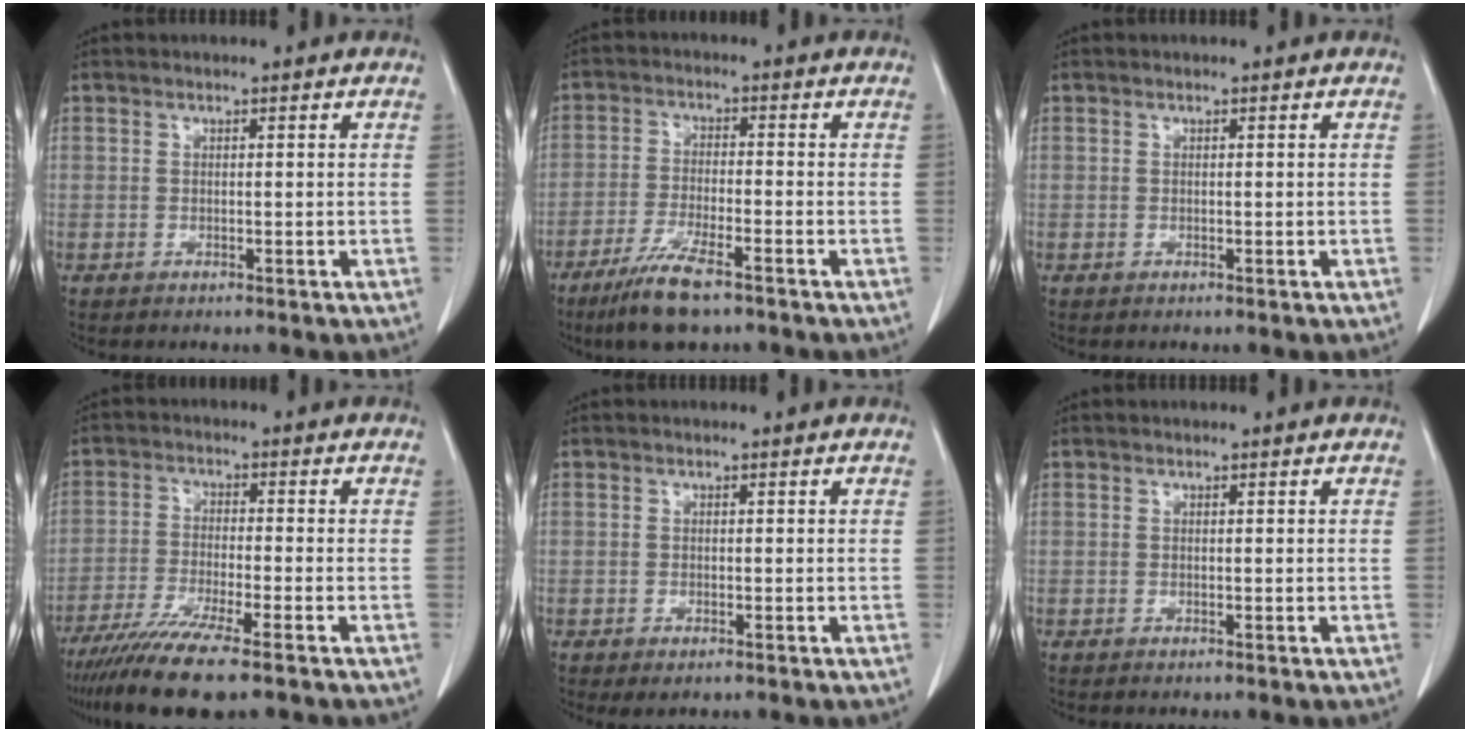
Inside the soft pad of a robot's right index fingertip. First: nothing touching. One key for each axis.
{"total": 8.2, "fx": -5.6, "fy": 1.2, "fz": 5.9, "tx": -0.115, "ty": -0.019, "tz": -0.097}
{"total": 0.0}
{"total": 10.6, "fx": -7.9, "fy": 0.1, "fz": 7.1, "tx": -0.122, "ty": -0.028, "tz": -0.132}
{"total": 1.5, "fx": -0.8, "fy": 0.6, "fz": 1.1, "tx": -0.015, "ty": -0.003, "tz": -0.003}
{"total": 0.0}